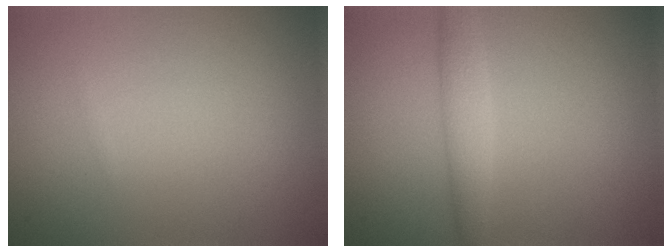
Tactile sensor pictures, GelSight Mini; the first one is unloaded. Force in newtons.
{"total": 2.4, "press": 2.4, "slide": 0.1}